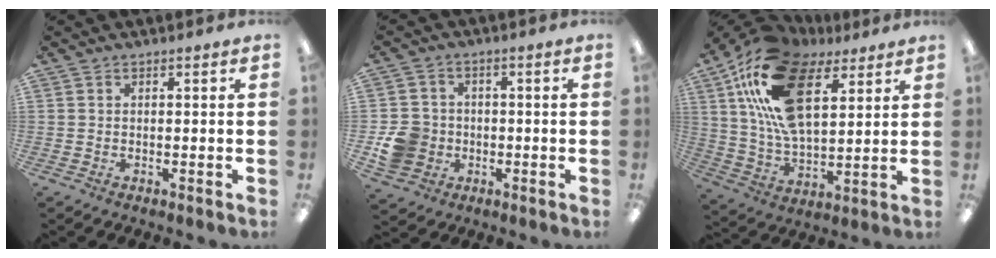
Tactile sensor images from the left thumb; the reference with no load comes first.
{"total": 8.6, "force": [-1.9, 7.9, 2.8], "torque": [-0.065, 0.017, -0.031]}
{"total": 22.9, "force": [11.0, 12.1, 16.0], "torque": [-0.317, -0.034, 0.193]}